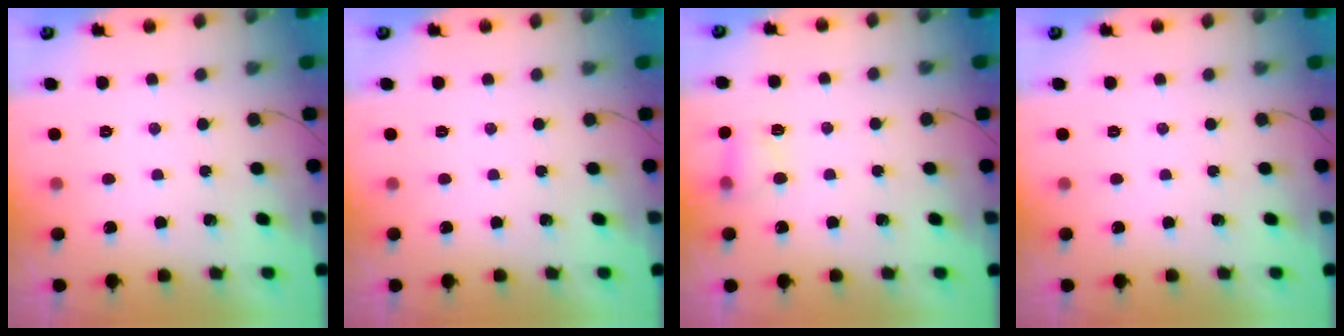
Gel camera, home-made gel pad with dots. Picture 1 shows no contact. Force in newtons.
{"total": 0.0}
{"total": 5.2, "press": 4.9, "slide": 1.6}
{"total": 0.0}